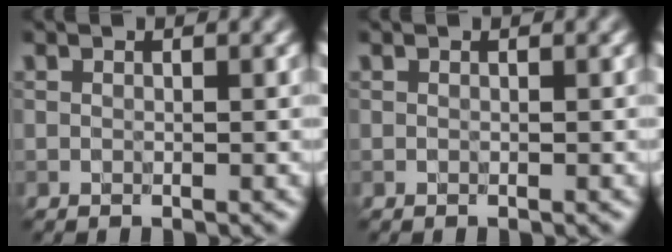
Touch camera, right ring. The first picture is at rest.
{"total": 0.0}